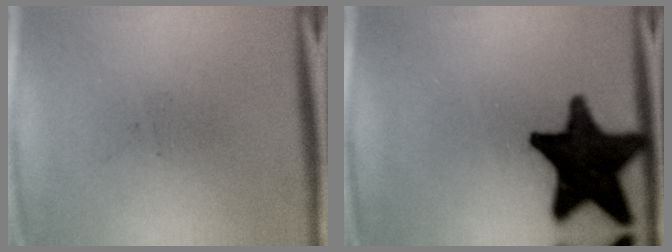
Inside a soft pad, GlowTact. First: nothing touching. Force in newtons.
{"total": 19.3}